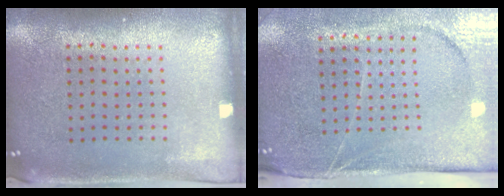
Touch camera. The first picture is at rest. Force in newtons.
{"total": 4.2, "press": 3.4, "slide": 2.3}